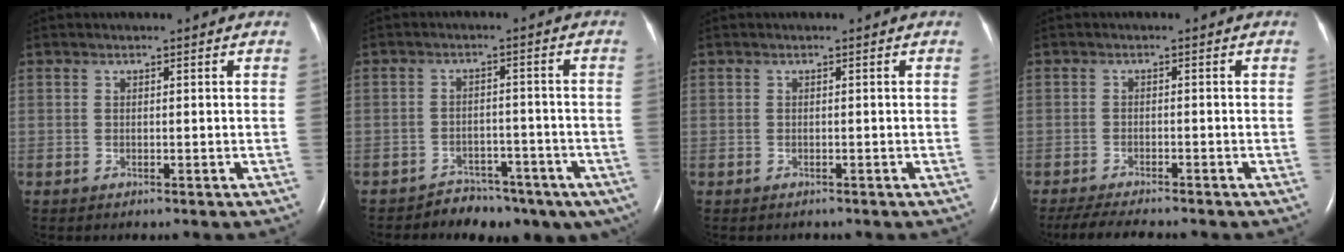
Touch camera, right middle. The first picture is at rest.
{"total": 8.2, "force": [-6.0, 5.3, 1.8], "torque": [-0.011, 0.026, -0.079]}
{"total": 0.0}
{"total": 7.2, "force": [-6.3, 0.9, 3.4], "torque": [-0.057, -0.019, -0.098]}